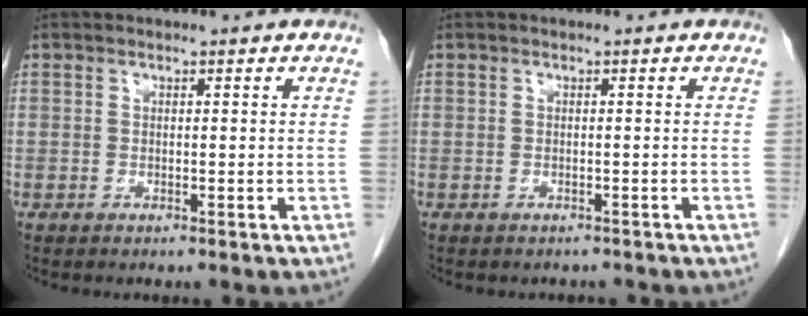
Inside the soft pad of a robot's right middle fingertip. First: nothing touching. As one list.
[{"total": 1.8, "force": [-1.7, 0.7, 0.2], "torque": [-0.012, -0.003, -0.021]}]